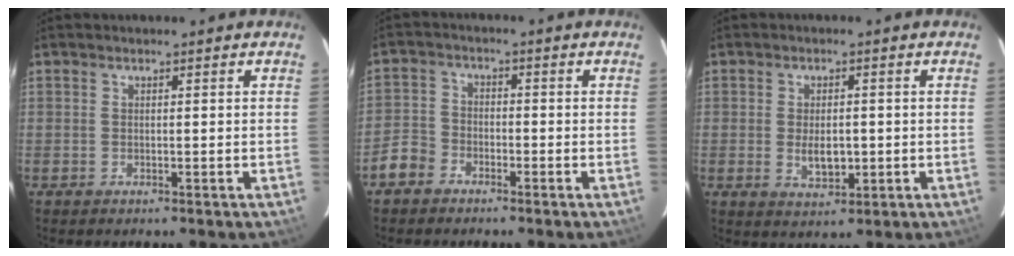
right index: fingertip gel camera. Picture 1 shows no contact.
{"total": 4.5, "force": [-3.2, 3.1, 0.7], "torque": [-0.020, 0.013, -0.068]}
{"total": 5.0, "force": [-0.6, 2.8, 4.1], "torque": [-0.075, -0.005, -0.004]}